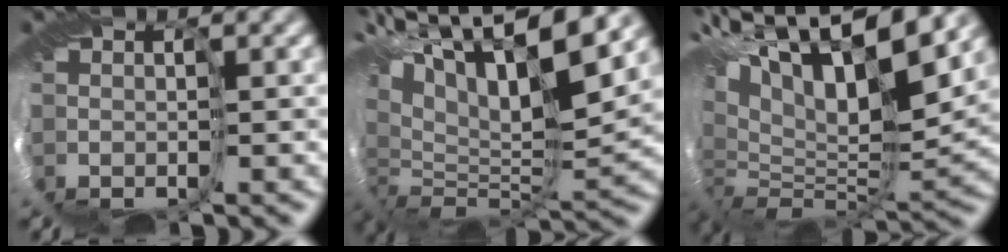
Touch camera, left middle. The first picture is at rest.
{"total": 13.4, "force": [7.8, 4.5, 9.9], "torque": [-0.217, 0.034, 0.135]}
{"total": 14.2, "force": [7.9, 5.8, 10.3], "torque": [-0.226, 0.029, 0.143]}